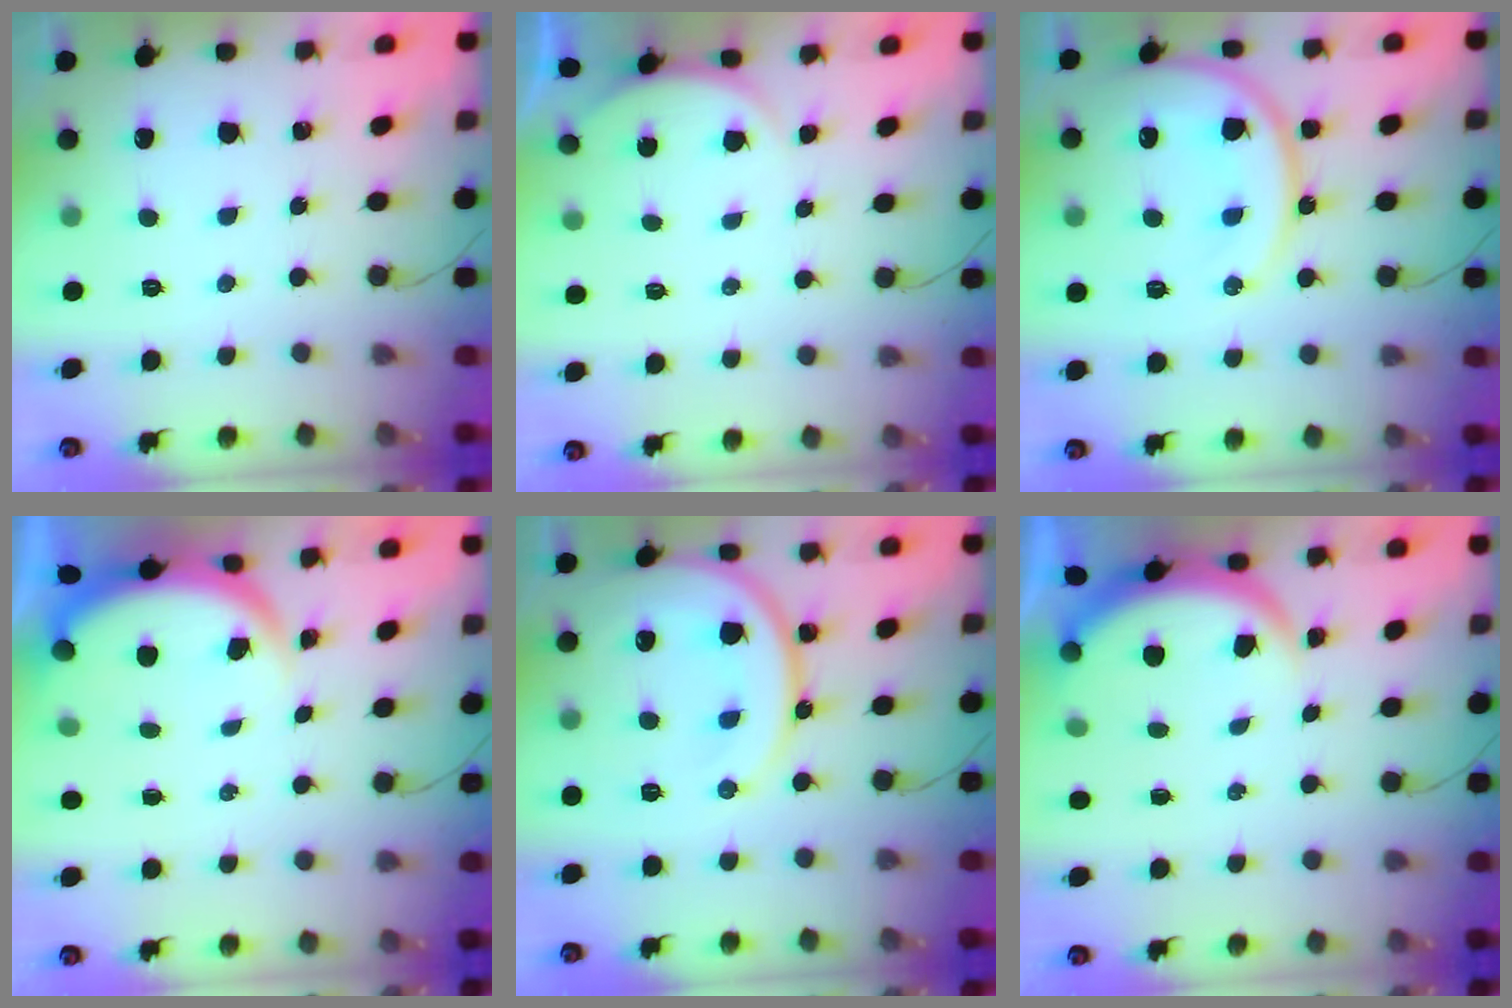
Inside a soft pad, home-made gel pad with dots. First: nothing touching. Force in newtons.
{"total": 2.3, "press": 2.3, "slide": 0.5}
{"total": 17.2, "press": 17.2, "slide": 1.6}
{"total": 3.9, "press": 3.9, "slide": 0.1}
{"total": 15.7, "press": 15.6, "slide": 1.5}
{"total": 3.9, "press": 3.9, "slide": 0.2}